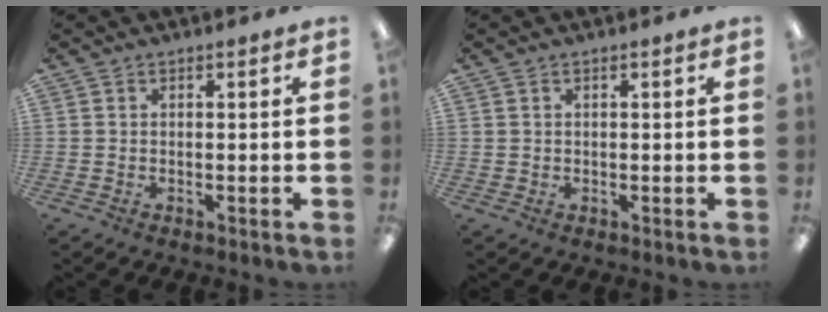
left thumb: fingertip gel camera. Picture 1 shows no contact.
{"total": 0.8, "force": [0.3, 0.7, 0.0], "torque": [-0.001, 0.004, 0.005]}